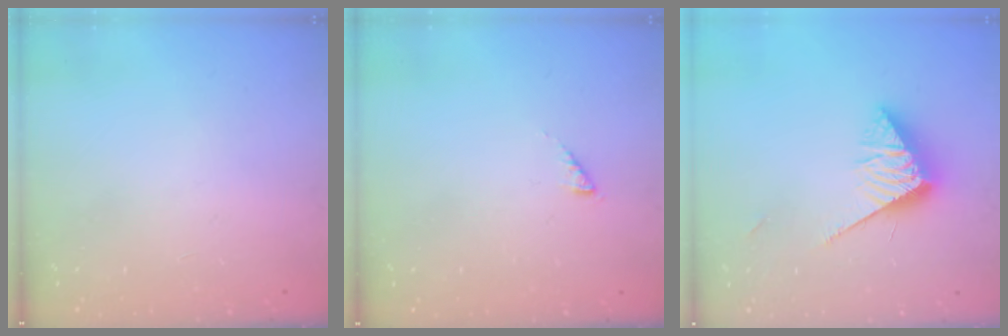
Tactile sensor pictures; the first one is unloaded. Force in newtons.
{"total": 1.2, "press": 1.2, "slide": 0.3}
{"total": 10.4, "press": 10.4, "slide": 0.2}